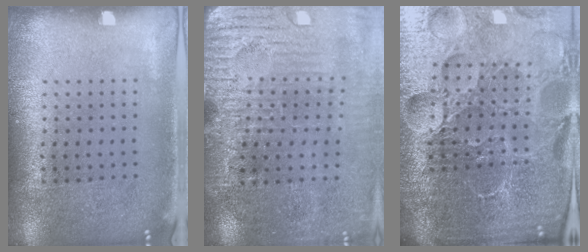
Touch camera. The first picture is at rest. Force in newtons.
{"total": 3.7, "press": 3.7, "slide": 0.1}
{"total": 6.6, "press": 5.9, "slide": 3.1}